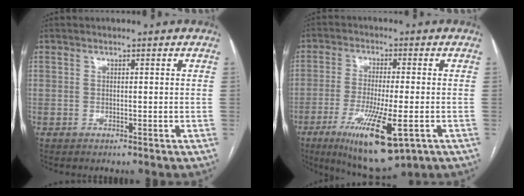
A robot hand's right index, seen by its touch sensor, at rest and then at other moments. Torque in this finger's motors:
{"motor_torque": [1.19, -0.31, 0.75, 0.18]}